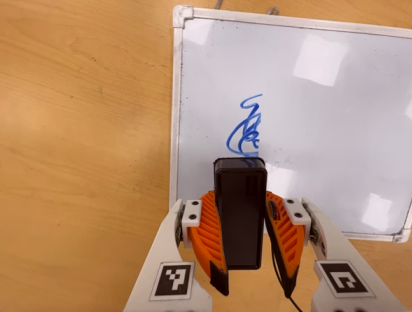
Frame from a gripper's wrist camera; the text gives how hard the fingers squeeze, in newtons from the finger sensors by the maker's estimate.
{"total": 7.9, "left": 6.5, "right": 9.4}